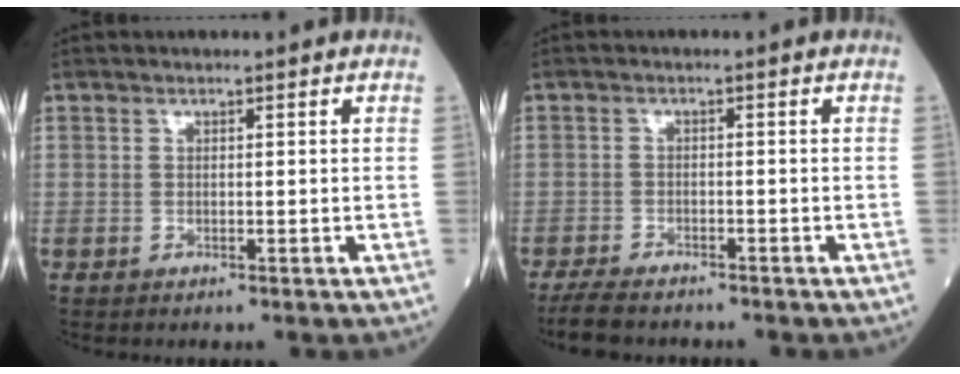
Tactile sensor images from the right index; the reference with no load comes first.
{"total": 5.4, "force": [-4.8, 1.3, 2.3], "torque": [-0.044, -0.014, -0.079]}